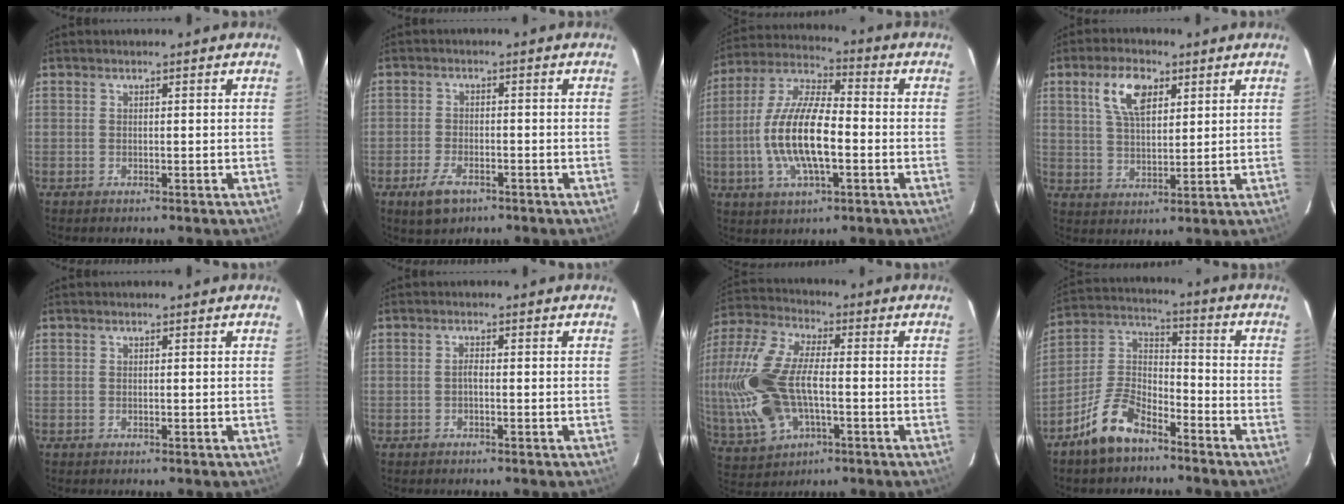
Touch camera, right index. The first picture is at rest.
{"total": 5.3, "force": [-3.2, 2.7, 3.3], "torque": [-0.084, -0.007, -0.055]}
{"total": 15.4, "force": [-3.0, 5.3, 14.1], "torque": [-0.287, 0.000, -0.059]}
{"total": 8.4, "force": [3.9, 4.1, 6.2], "torque": [-0.119, 0.017, 0.075]}
{"total": 0.0}
{"total": 0.9, "force": [-0.4, 0.3, 0.7], "torque": [-0.014, 0.006, -0.008]}
{"total": 20.9, "force": [-2.9, 11.4, 17.3], "torque": [-0.405, 0.000, -0.043]}
{"total": 11.1, "force": [-7.5, 5.1, 6.4], "torque": [-0.142, 0.026, -0.142]}